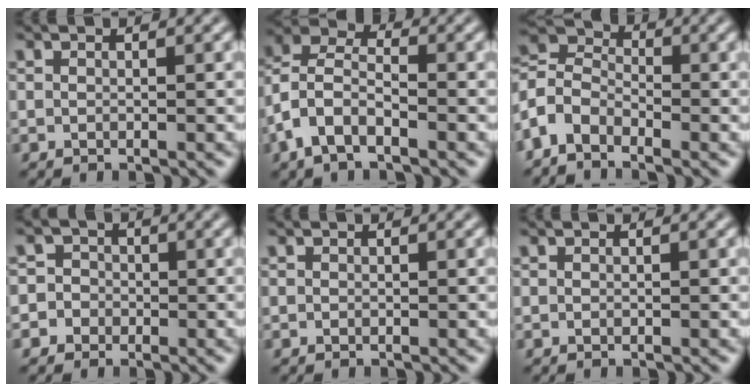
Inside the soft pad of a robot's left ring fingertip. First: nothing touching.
{"total": 5.6, "force": [-2.2, 3.1, 4.1], "torque": [-0.091, 0.008, -0.056]}
{"total": 4.5, "force": [-2.8, 2.7, 2.2], "torque": [-0.048, 0.008, -0.076]}
{"total": 3.9, "force": [-1.3, 3.6, 0.4], "torque": [0.034, 0.015, -0.052]}
{"total": 0.0}
{"total": 0.0}